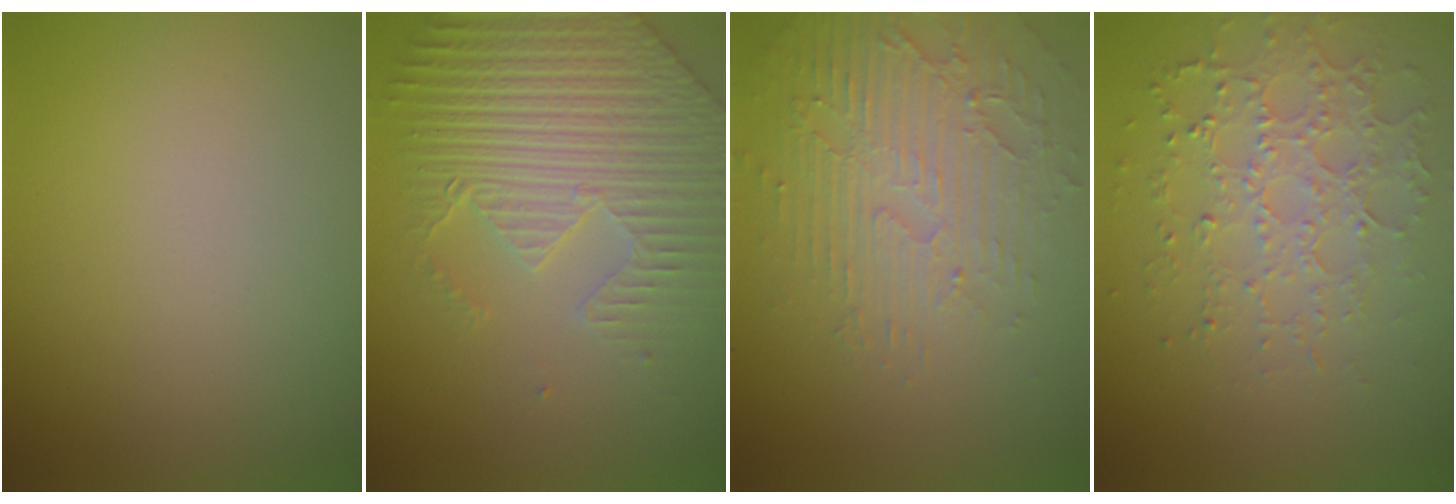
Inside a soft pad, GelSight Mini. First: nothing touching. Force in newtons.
{"total": 5.5, "press": 5.1, "slide": 2.0}
{"total": 5.3, "press": 3.4, "slide": 4.0}
{"total": 3.5, "press": 3.3, "slide": 1.2}